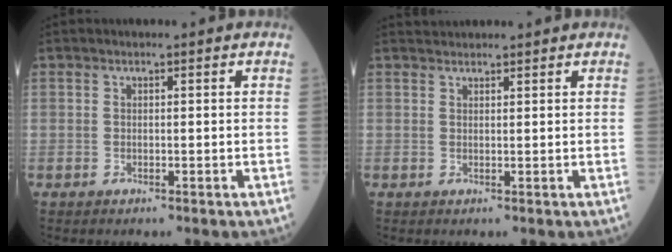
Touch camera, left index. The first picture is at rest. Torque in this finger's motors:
{"motor_torque": [0.01, -0.59, 0.07, 0.04]}